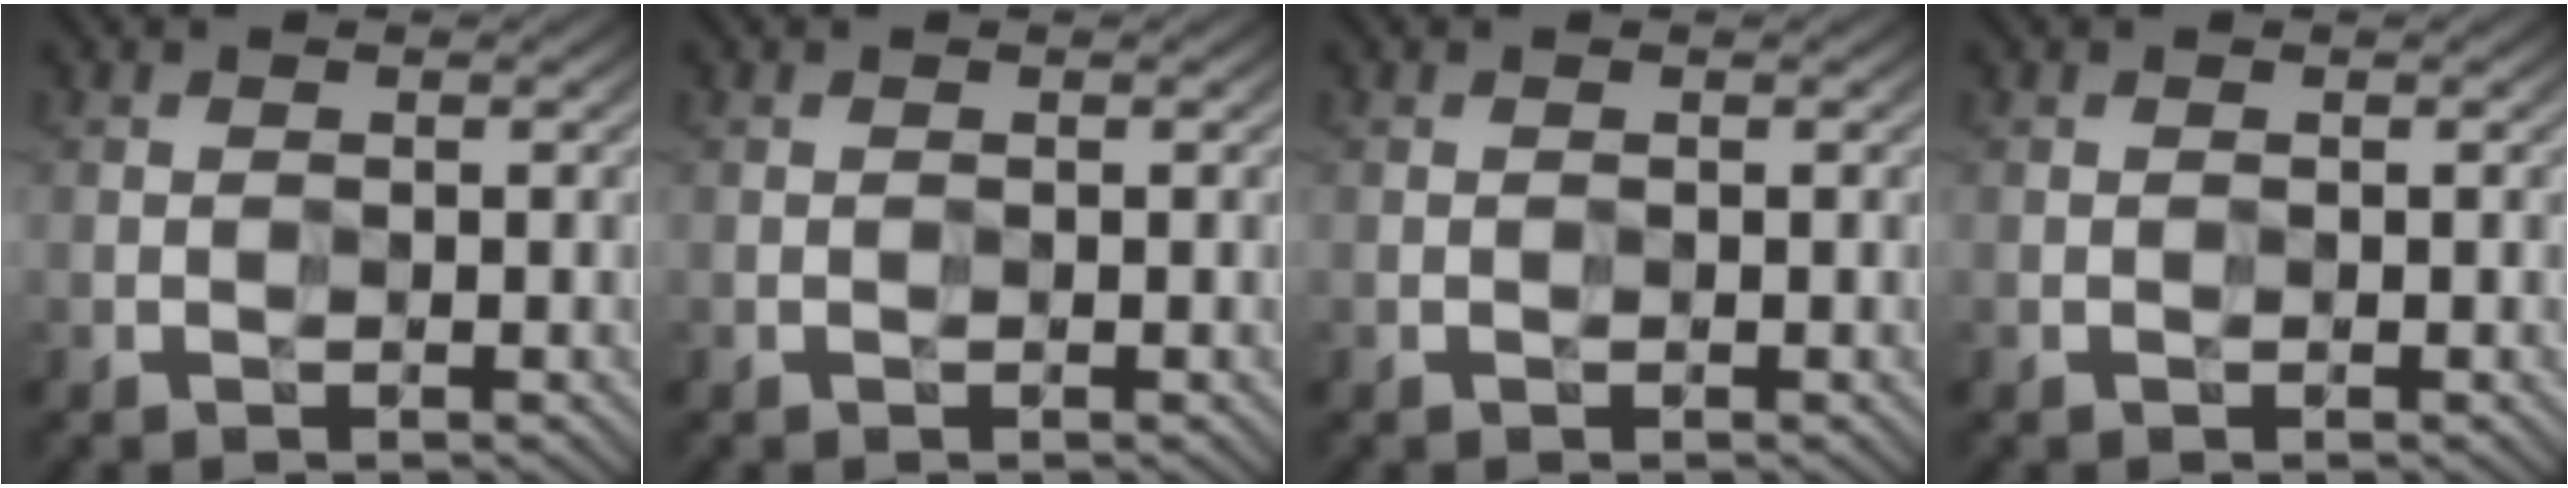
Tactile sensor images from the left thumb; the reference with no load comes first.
{"total": 0.0}
{"total": 0.0}
{"total": 0.0}